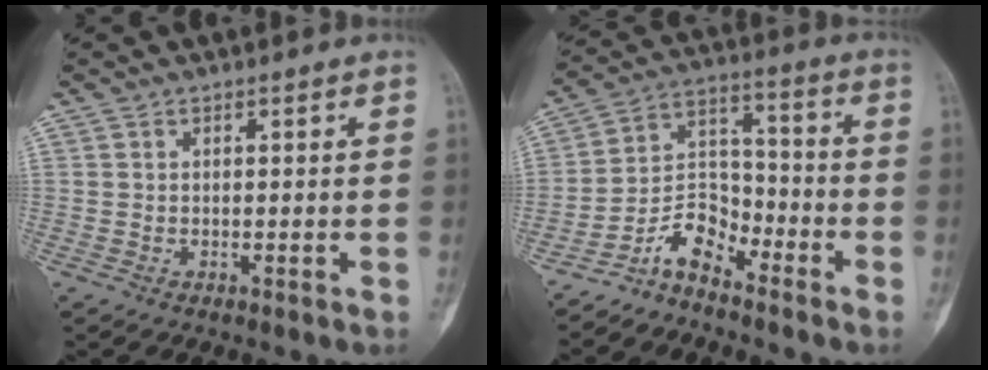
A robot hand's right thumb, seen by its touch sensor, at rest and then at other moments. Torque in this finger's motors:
{"motor_torque": [-0.20, -0.20, -0.29, -0.36, -0.01]}